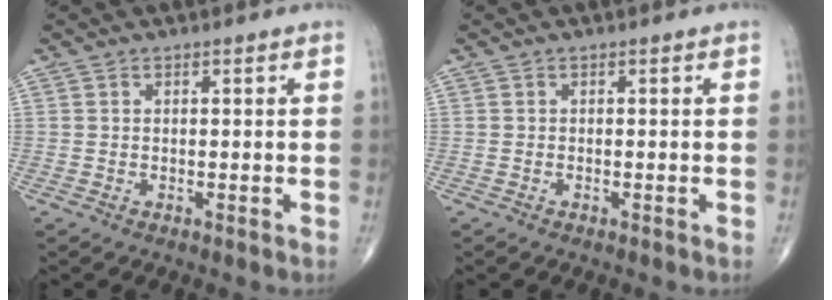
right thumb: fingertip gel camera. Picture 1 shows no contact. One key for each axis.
{"total": 0.0}